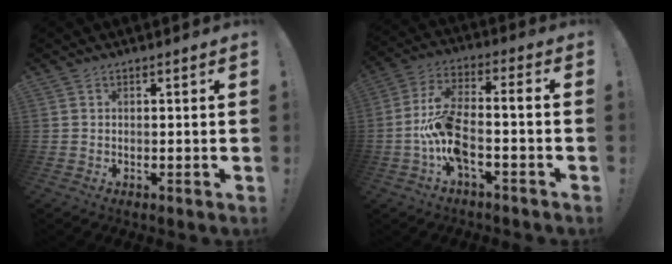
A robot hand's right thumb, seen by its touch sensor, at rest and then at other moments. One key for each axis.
{"total": 12.6, "fx": -4.5, "fy": 4.5, "fz": 10.9, "tx": -0.227, "ty": 0.015, "tz": -0.081}